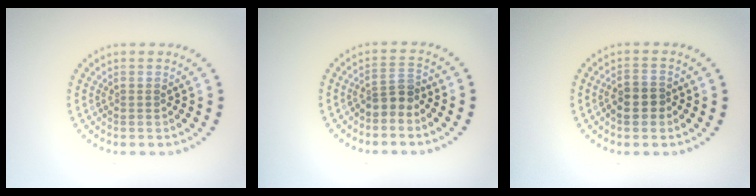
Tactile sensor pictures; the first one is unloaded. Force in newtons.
{"total": 2.2, "press": 1.7, "slide": 1.4}
{"total": 2.6, "press": 2.4, "slide": 1.0}